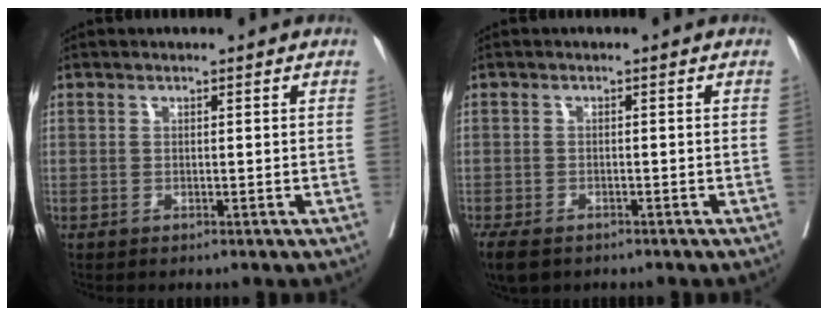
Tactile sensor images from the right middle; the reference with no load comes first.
{"total": 6.3, "force": [-4.4, 3.2, 3.2], "torque": [-0.064, -0.011, -0.069]}